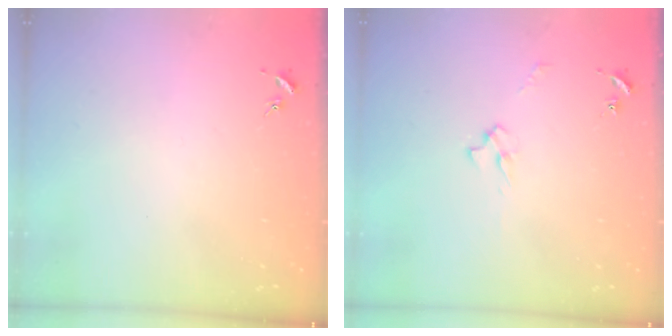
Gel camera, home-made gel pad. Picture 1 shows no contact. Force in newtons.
{"total": 2.4, "press": 2.4, "slide": 0.4}